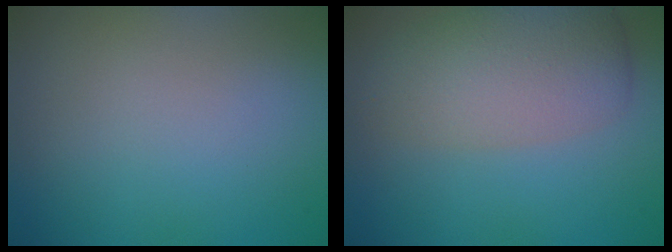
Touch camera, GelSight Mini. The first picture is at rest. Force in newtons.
{"total": 5.3, "press": 5.3, "slide": 0.3}